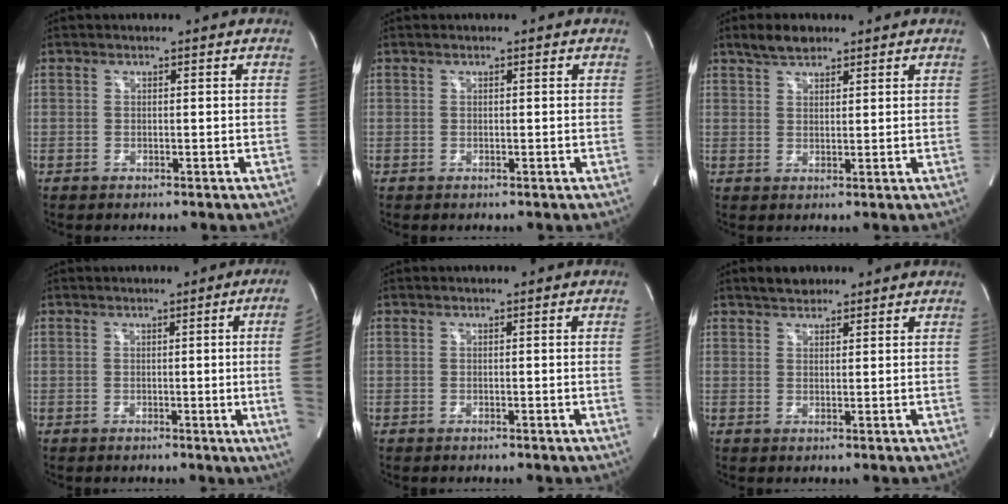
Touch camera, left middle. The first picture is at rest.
{"total": 0.0}
{"total": 4.2, "force": [3.3, 1.8, 2.0], "torque": [-0.046, 0.012, 0.064]}
{"total": 9.4, "force": [-0.1, -3.4, 8.8], "torque": [-0.075, -0.014, -0.006]}
{"total": 0.9, "force": [-0.1, -0.4, 0.8], "torque": [-0.007, 0.000, -0.002]}
{"total": 3.0, "force": [2.5, 1.4, 0.9], "torque": [-0.019, 0.013, 0.041]}